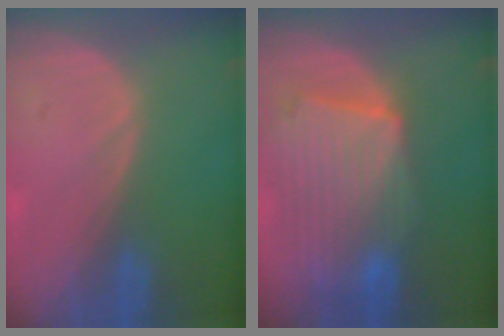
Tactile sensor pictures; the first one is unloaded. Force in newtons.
{"total": 10.6, "press": 9.2, "slide": 5.3}